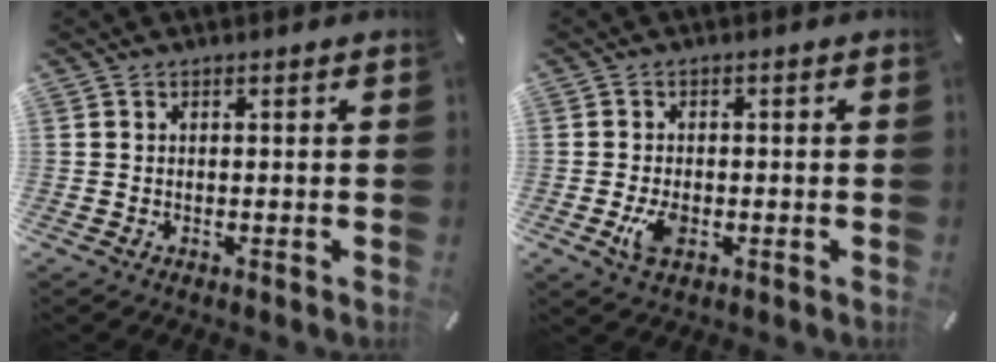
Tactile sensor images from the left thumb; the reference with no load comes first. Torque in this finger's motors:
{"motor_torque": [-0.03, 0.11, 0.00, 0.01, 0.02]}